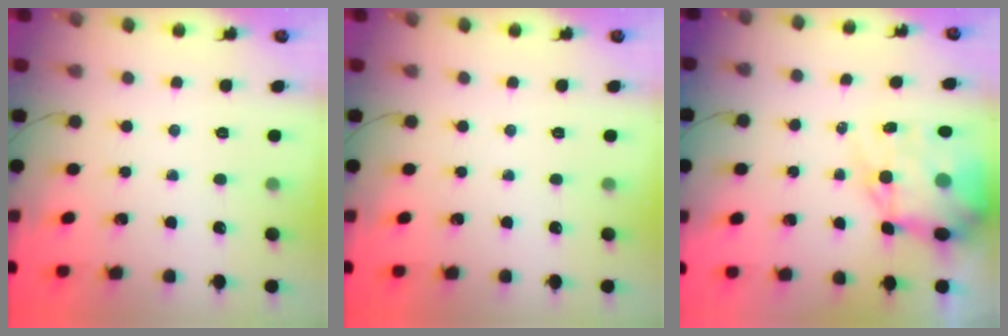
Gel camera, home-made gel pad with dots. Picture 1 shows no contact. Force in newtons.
{"total": 0.0}
{"total": 15.3, "press": 14.8, "slide": 3.8}